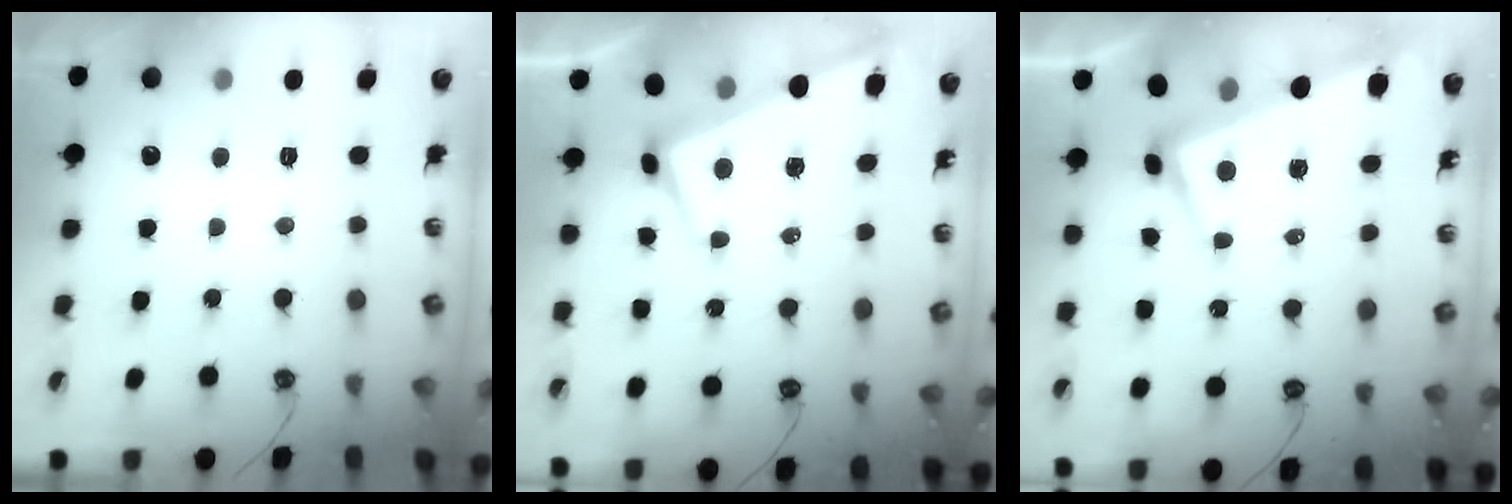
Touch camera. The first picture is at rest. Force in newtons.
{"total": 1.2, "press": 0.3, "slide": 1.1}
{"total": 2.0, "press": 1.6, "slide": 1.2}